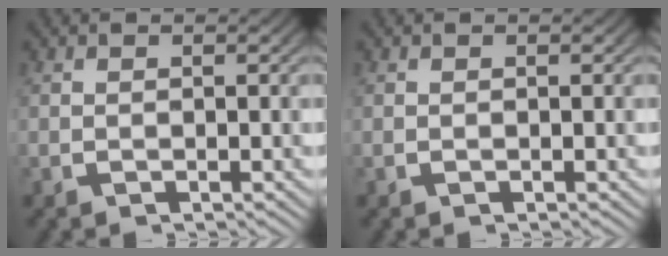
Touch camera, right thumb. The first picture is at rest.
{"total": 0.0}